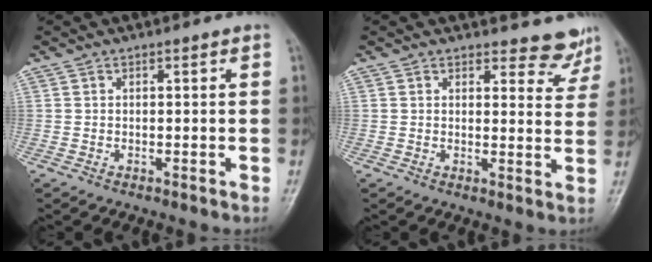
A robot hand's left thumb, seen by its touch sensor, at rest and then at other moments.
{"total": 5.7, "force": [5.2, 2.1, 0.5], "torque": [0.024, -0.042, 0.050]}